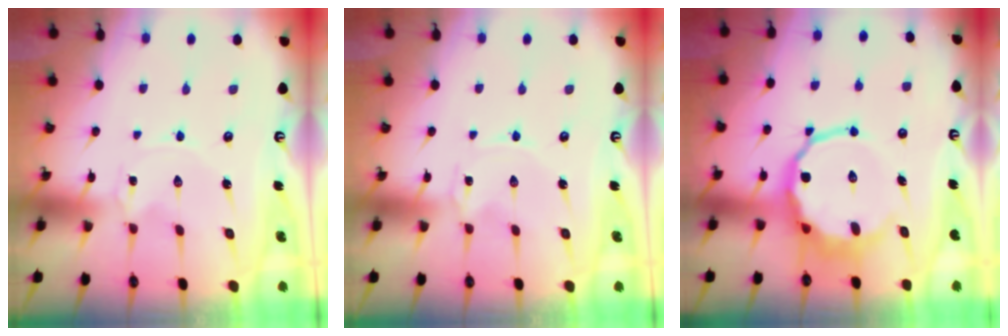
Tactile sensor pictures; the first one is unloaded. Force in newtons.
{"total": 0.0}
{"total": 12.1, "press": 11.6, "slide": 3.4}